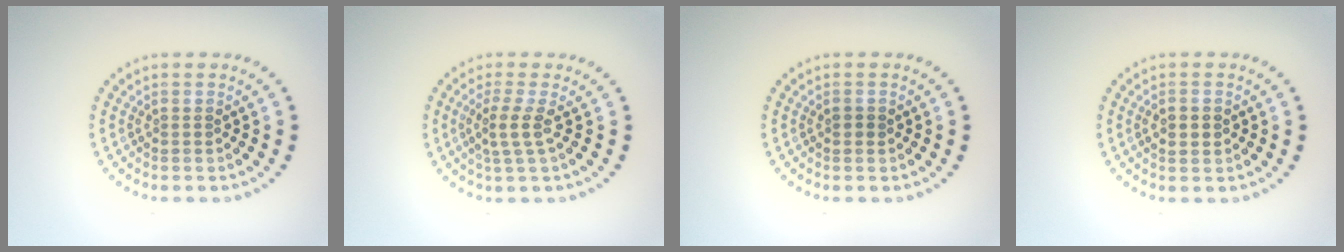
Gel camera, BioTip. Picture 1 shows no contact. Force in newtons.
{"total": 2.0, "press": 1.5, "slide": 1.4}
{"total": 0.7, "press": 0.6, "slide": 0.2}
{"total": 2.3, "press": 2.3, "slide": 0.1}